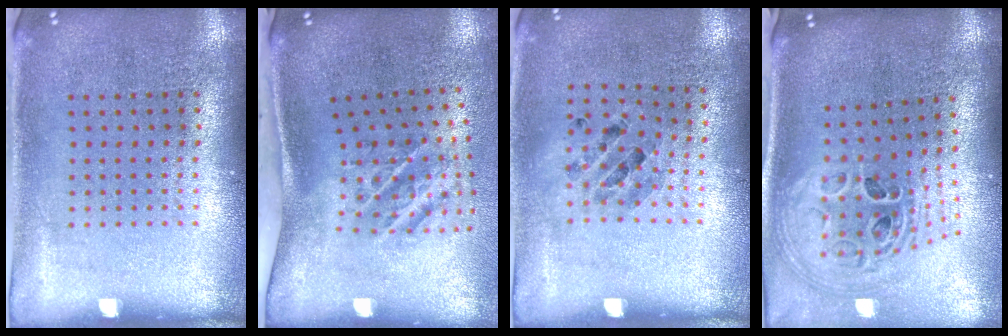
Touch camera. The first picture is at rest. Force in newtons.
{"total": 2.4, "press": 1.4, "slide": 2.0}
{"total": 0.8, "press": 0.8, "slide": 0.1}
{"total": 2.0, "press": 1.6, "slide": 1.2}